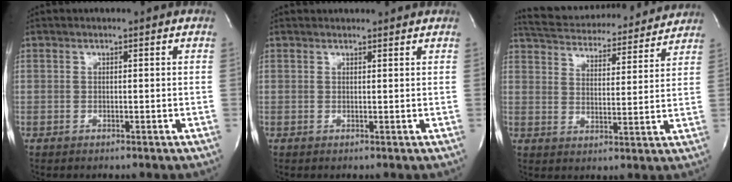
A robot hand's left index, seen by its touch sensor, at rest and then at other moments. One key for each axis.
{"total": 3.5, "fx": 3.4, "fy": 0.6, "fz": 0.5, "tx": -0.008, "ty": 0.021, "tz": 0.039}
{"total": 19.9, "fx": 18.8, "fy": 3.7, "fz": 5.6, "tx": -0.097, "ty": 0.011, "tz": 0.260}